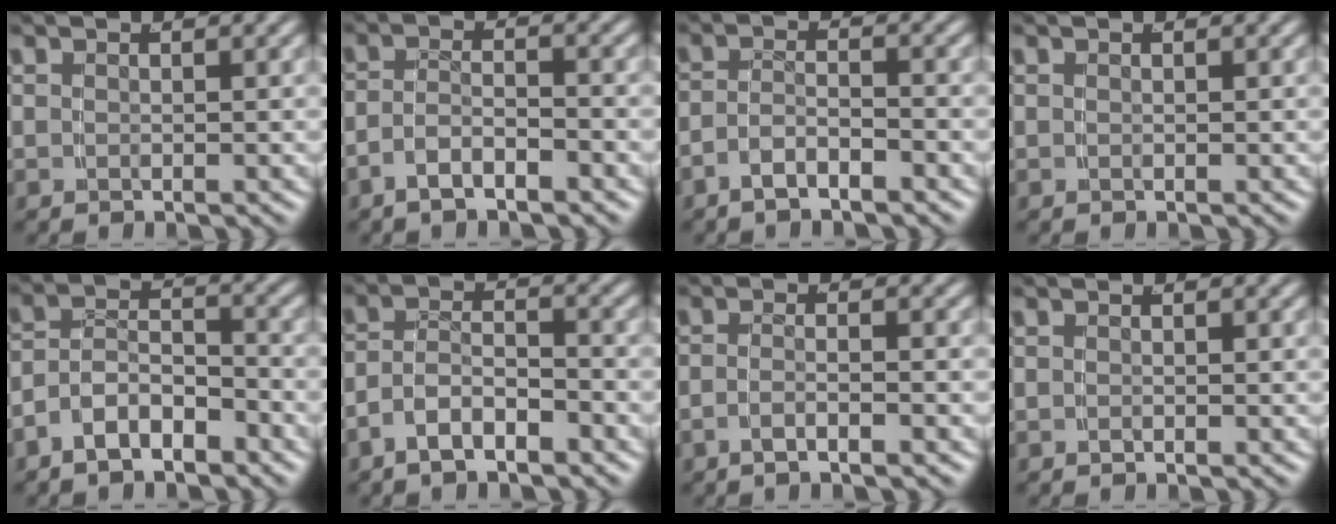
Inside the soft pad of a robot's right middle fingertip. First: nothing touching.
{"total": 2.8, "force": [-2.2, 0.9, 1.5], "torque": [-0.024, -0.006, -0.038]}
{"total": 2.6, "force": [-2.2, 0.7, 1.3], "torque": [-0.021, -0.005, -0.037]}
{"total": 0.0}
{"total": 5.5, "force": [-3.2, 3.7, 2.4], "torque": [-0.042, -0.012, -0.058]}
{"total": 4.0, "force": [-2.6, 2.3, 2.0], "torque": [-0.038, -0.009, -0.044]}
{"total": 2.1, "force": [-1.6, -0.2, 1.4], "torque": [-0.029, -0.006, -0.026]}
{"total": 0.0}